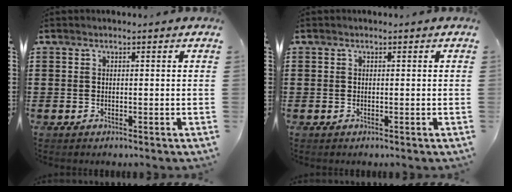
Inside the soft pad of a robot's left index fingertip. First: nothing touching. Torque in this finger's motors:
{"motor_torque": [0.32, 0.32, -0.01, -0.01]}